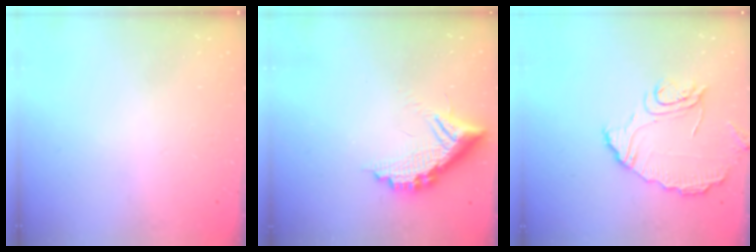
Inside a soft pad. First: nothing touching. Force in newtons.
{"total": 12.8, "press": 12.8, "slide": 0.7}
{"total": 10.9, "press": 10.9, "slide": 0.2}